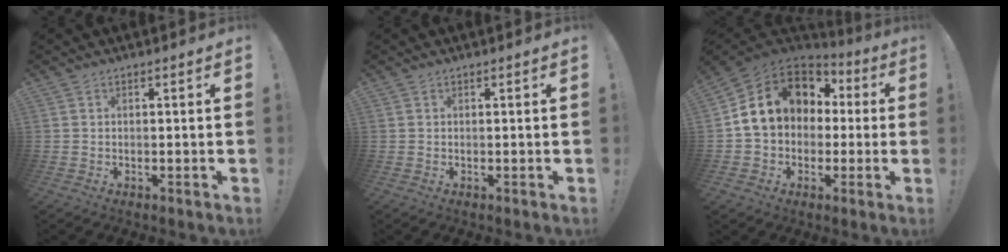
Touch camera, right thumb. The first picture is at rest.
{"total": 0.0}
{"total": 15.8, "force": [3.6, 12.5, 9.0], "torque": [-0.153, -0.002, 0.076]}